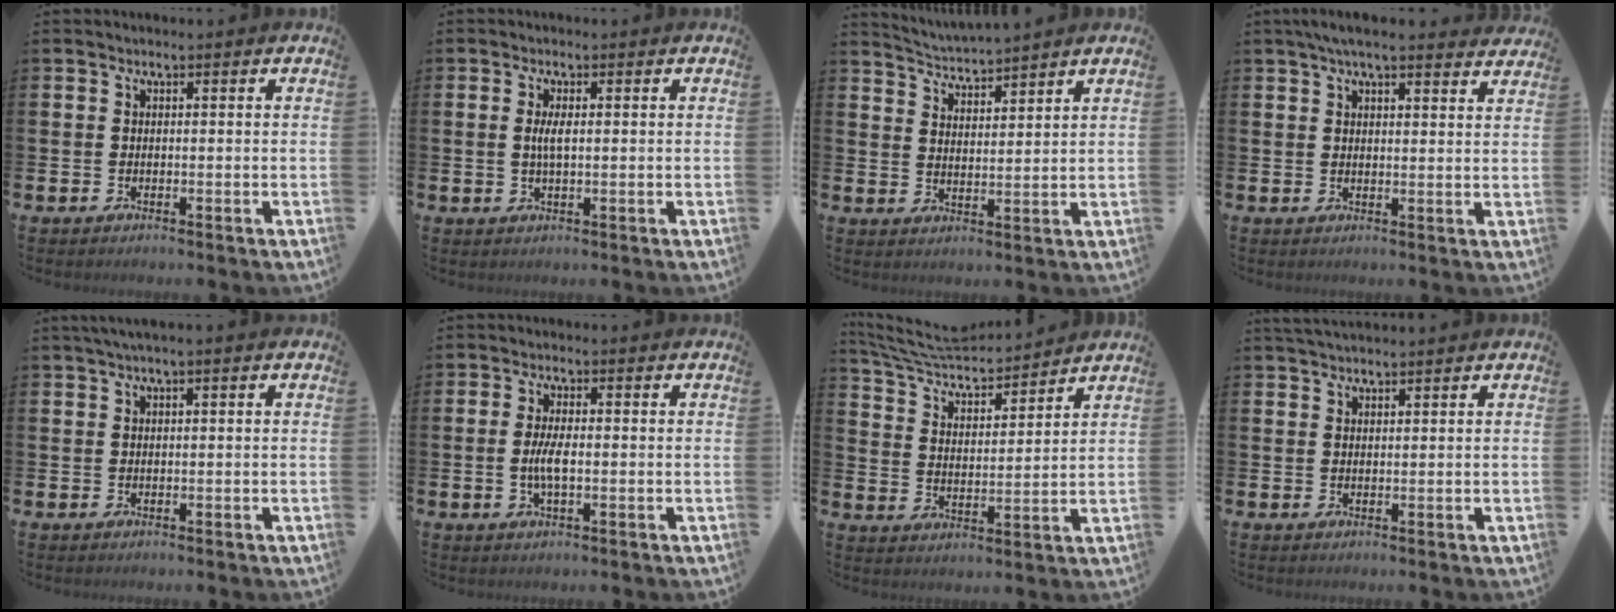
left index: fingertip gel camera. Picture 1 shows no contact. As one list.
[{"total": 2.3, "force": [0.3, 0.7, 2.2], "torque": [-0.036, 0.001, 0.002]}, {"total": 4.1, "force": [4.0, -0.3, -0.2], "torque": [-0.015, -0.027, 0.072]}, {"total": 4.6, "force": [4.1, 0.7, 2.0], "torque": [-0.046, -0.010, 0.074]}, {"total": 1.4, "force": [0.8, 0.0, 1.2], "torque": [-0.029, 0.005, 0.016]}, {"total": 3.5, "force": [-0.4, 1.2, 3.3], "torque": [-0.058, -0.005, -0.012]}, {"total": 6.7, "force": [6.3, 1.6, 1.4], "torque": [-0.060, -0.051, 0.106]}, {"total": 2.0, "force": [2.0, 0.2, 0.3], "torque": [-0.003, -0.005, 0.035]}]